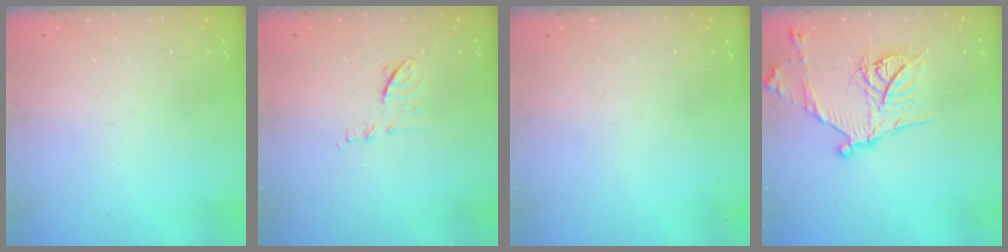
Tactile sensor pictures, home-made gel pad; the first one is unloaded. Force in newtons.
{"total": 6.8, "press": 6.8, "slide": 0.9}
{"total": 0.0}
{"total": 18.1, "press": 18.0, "slide": 1.7}